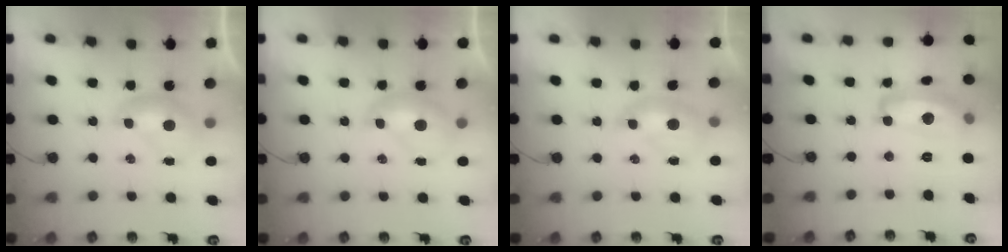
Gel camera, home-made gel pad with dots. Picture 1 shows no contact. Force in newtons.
{"total": 1.4, "press": 1.4, "slide": 0.3}
{"total": 1.8, "press": 1.7, "slide": 0.7}
{"total": 10.4, "press": 10.3, "slide": 0.9}